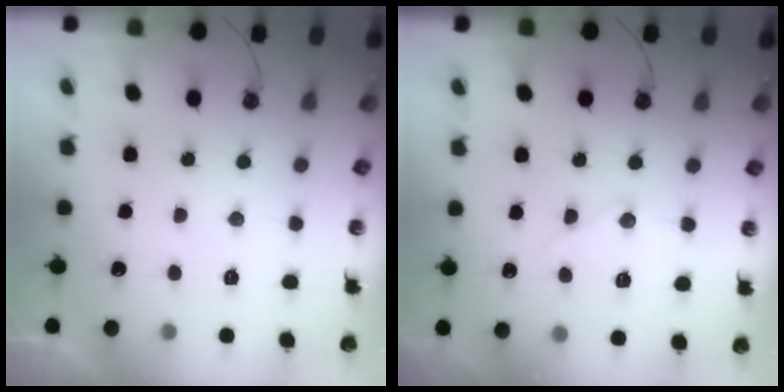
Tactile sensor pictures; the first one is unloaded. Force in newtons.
{"total": 9.9, "press": 9.9, "slide": 0.8}